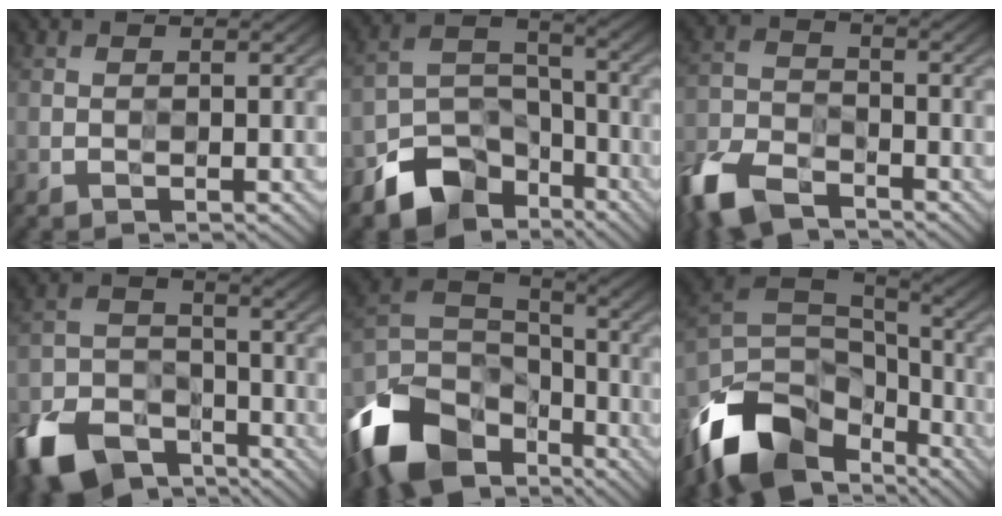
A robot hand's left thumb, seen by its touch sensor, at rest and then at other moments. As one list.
[{"total": 10.3, "force": [-7.0, 6.2, 4.4], "torque": [-0.077, -0.012, -0.137]}, {"total": 9.6, "force": [-7.0, 4.3, 5.1], "torque": [-0.122, -0.014, -0.154]}, {"total": 12.1, "force": [-8.4, 6.5, 5.9], "torque": [-0.137, -0.022, -0.163]}, {"total": 16.3, "force": [-9.6, 10.0, 8.5], "torque": [-0.235, -0.026, -0.172]}, {"total": 14.9, "force": [-8.8, 8.7, 8.2], "torque": [-0.218, -0.021, -0.151]}]